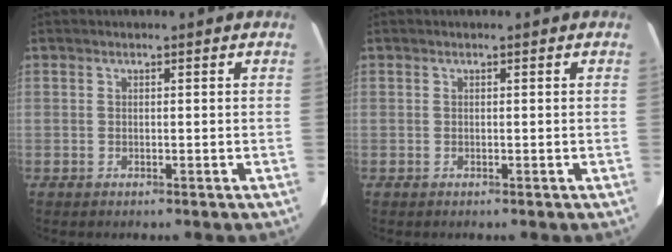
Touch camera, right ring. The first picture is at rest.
{"total": 0.0}